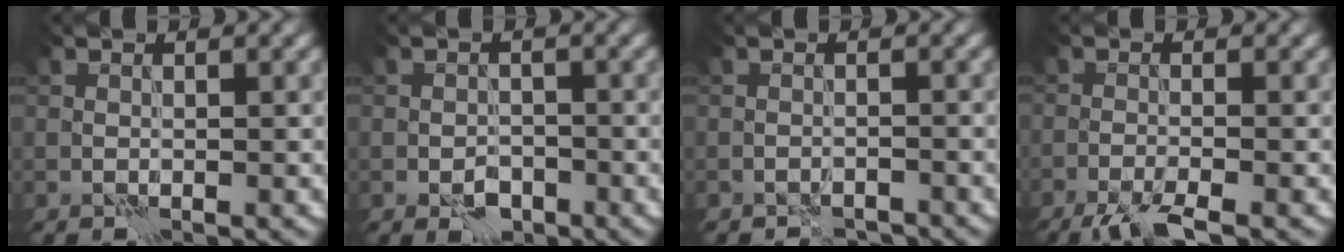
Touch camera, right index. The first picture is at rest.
{"total": 2.4, "force": [-1.3, 1.6, 1.3], "torque": [-0.020, 0.000, -0.023]}
{"total": 1.8, "force": [-1.6, 0.5, 0.3], "torque": [-0.002, -0.001, -0.027]}
{"total": 3.7, "force": [-2.7, 0.4, 2.5], "torque": [-0.044, -0.001, -0.057]}